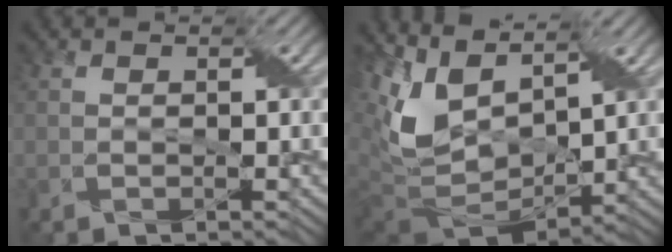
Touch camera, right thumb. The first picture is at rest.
{"total": 12.8, "force": [3.9, 7.4, 9.7], "torque": [-0.237, 0.004, 0.076]}